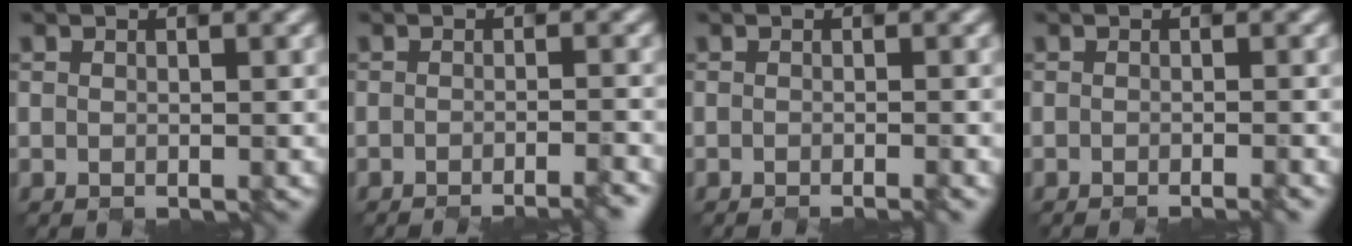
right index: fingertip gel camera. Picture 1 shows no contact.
{"total": 3.9, "force": [-2.2, 1.1, 3.1], "torque": [-0.009, 0.000, -0.020]}
{"total": 1.8, "force": [-0.5, 0.7, 1.5], "torque": [-0.003, 0.002, -0.014]}
{"total": 2.1, "force": [-0.7, 0.9, 1.8], "torque": [0.003, 0.003, -0.014]}